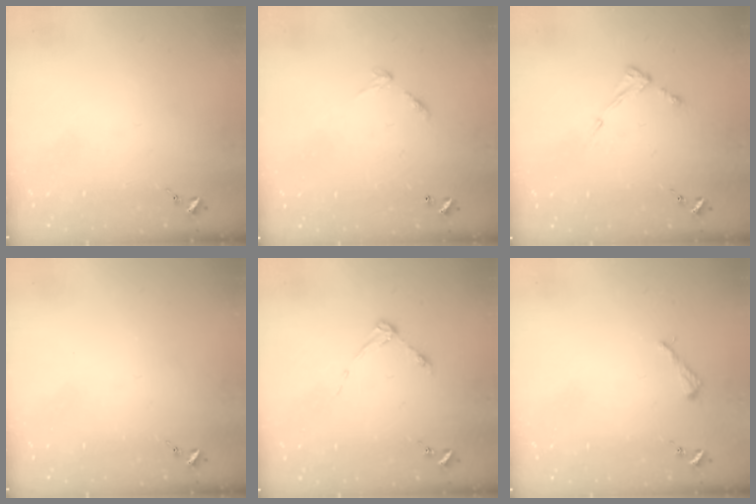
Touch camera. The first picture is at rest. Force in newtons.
{"total": 6.0, "press": 6.0, "slide": 0.5}
{"total": 5.2, "press": 5.1, "slide": 0.6}
{"total": 0.0}
{"total": 3.7, "press": 3.7, "slide": 0.4}
{"total": 2.6, "press": 2.6, "slide": 0.3}